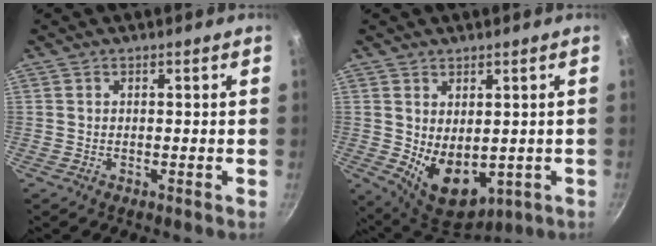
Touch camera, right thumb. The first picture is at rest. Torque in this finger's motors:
{"motor_torque": [-0.36, 0.83, 0.66, 0.67, 0.16]}